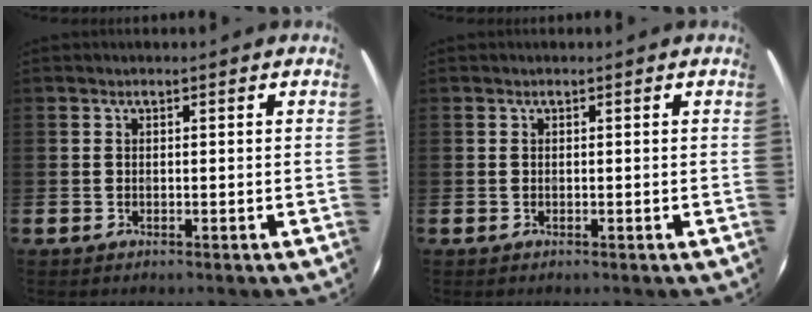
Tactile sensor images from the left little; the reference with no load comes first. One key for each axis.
{"total": 0.0}